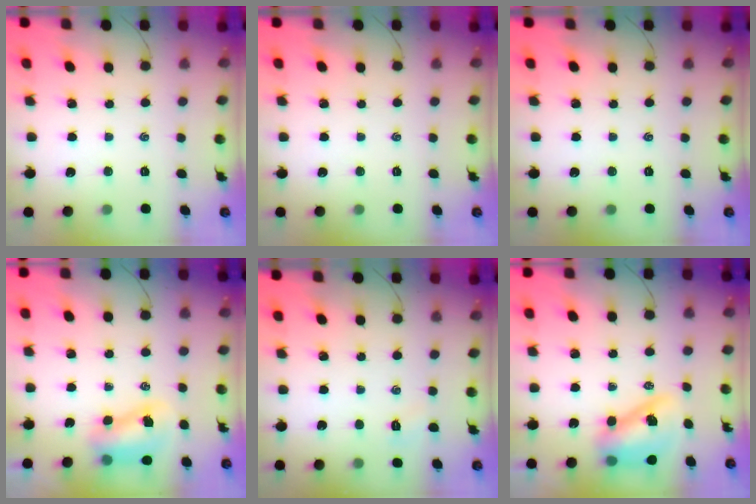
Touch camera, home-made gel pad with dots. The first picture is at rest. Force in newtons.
{"total": 0.0}
{"total": 0.0}
{"total": 7.3, "press": 7.3, "slide": 1.0}
{"total": 2.7, "press": 2.6, "slide": 0.7}
{"total": 10.4, "press": 10.1, "slide": 2.6}